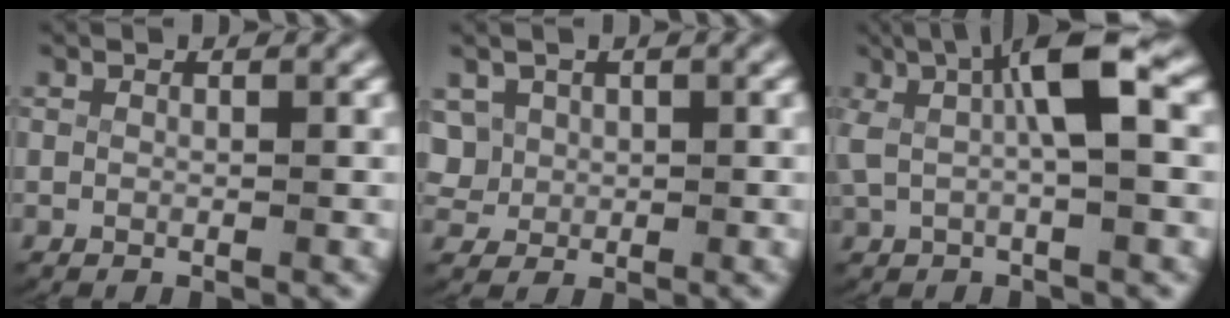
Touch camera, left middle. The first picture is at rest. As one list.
[{"total": 3.5, "force": [0.8, 3.1, 1.3], "torque": [-0.054, -0.016, 0.025]}, {"total": 6.8, "force": [1.9, 2.1, 6.2], "torque": [-0.110, 0.024, 0.022]}]